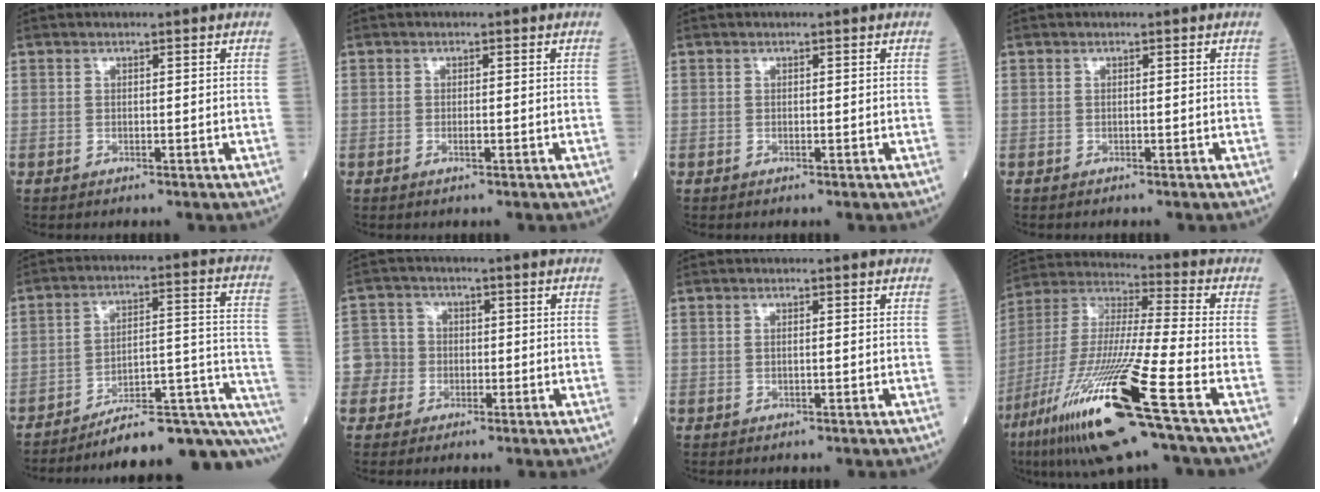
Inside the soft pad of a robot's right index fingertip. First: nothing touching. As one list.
[{"total": 0.7, "force": [-0.3, 0.0, 0.7], "torque": [-0.016, 0.000, -0.004]}, {"total": 0.0}, {"total": 0.0}, {"total": 17.6, "force": [-13.6, 2.9, 10.8], "torque": [-0.074, 0.062, -0.186]}, {"total": 5.0, "force": [-2.2, 4.5, 0.3], "torque": [-0.003, 0.016, -0.052]}, {"total": 0.0}, {"total": 22.6, "force": [-11.5, 0.2, 19.5], "torque": [-0.405, -0.060, -0.218]}]